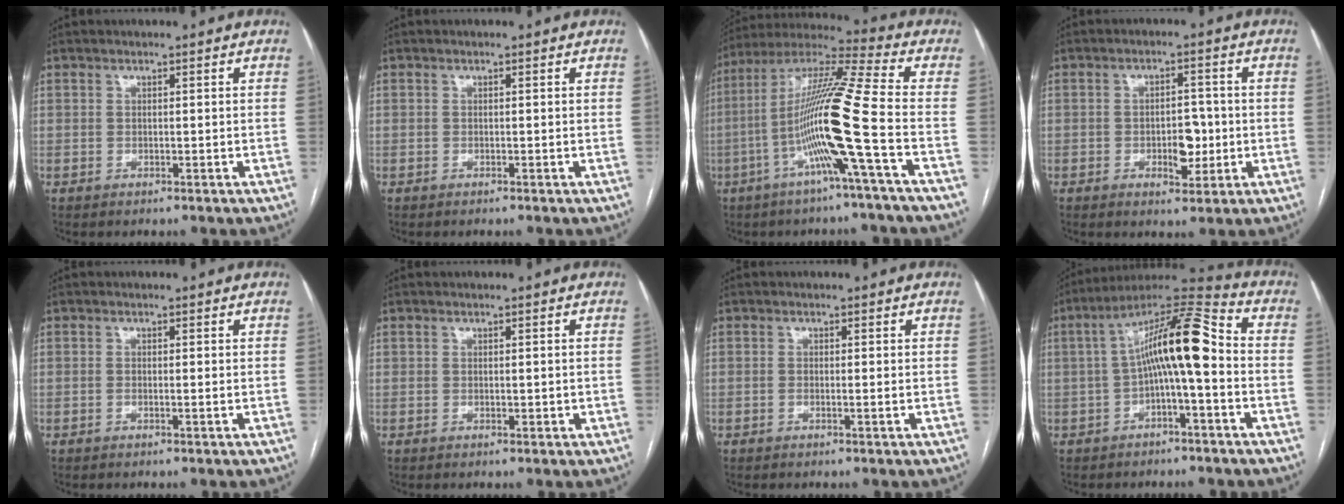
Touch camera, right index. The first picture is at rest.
{"total": 0.0}
{"total": 15.9, "force": [-4.5, -2.0, 15.1], "torque": [-0.286, 0.000, -0.097]}
{"total": 5.2, "force": [-1.0, 2.6, 4.3], "torque": [-0.059, 0.004, -0.009]}
{"total": 0.7, "force": [-0.1, 0.1, 0.7], "torque": [-0.013, -0.001, -0.002]}
{"total": 1.1, "force": [0.0, 0.7, 0.8], "torque": [-0.015, 0.003, 0.004]}
{"total": 0.9, "force": [-0.2, 0.1, 0.9], "torque": [-0.017, -0.001, -0.002]}
{"total": 12.8, "force": [-0.5, 2.0, 12.7], "torque": [-0.218, 0.043, -0.012]}